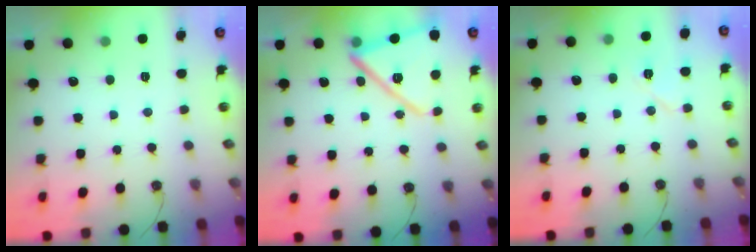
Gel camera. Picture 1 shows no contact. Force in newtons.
{"total": 17.1, "press": 17.0, "slide": 1.7}
{"total": 8.5, "press": 5.0, "slide": 7.0}